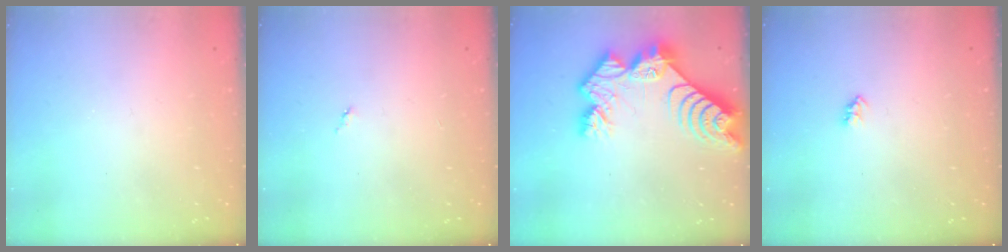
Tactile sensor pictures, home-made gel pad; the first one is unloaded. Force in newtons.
{"total": 3.0, "press": 3.0, "slide": 0.2}
{"total": 14.1, "press": 14.0, "slide": 1.4}
{"total": 2.1, "press": 2.1, "slide": 0.4}